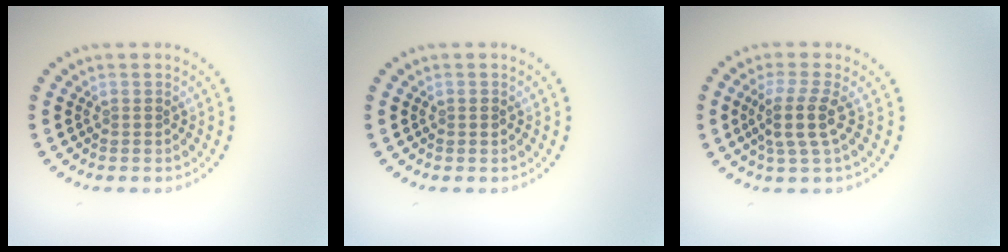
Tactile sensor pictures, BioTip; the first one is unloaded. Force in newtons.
{"total": 0.7, "press": 0.7, "slide": 0.1}
{"total": 3.2, "press": 2.5, "slide": 2.0}